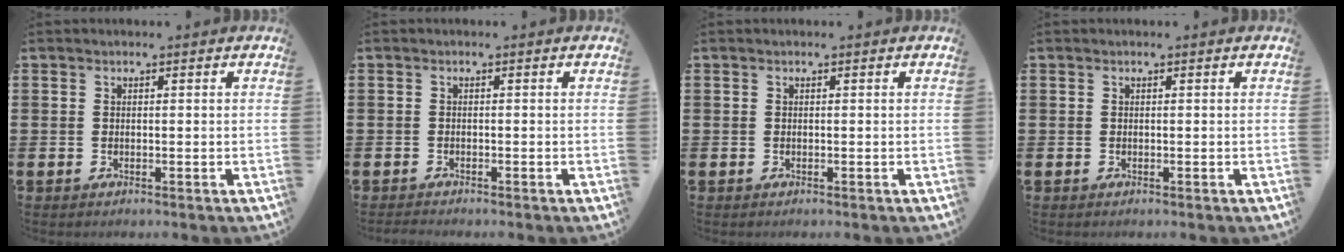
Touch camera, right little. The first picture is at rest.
{"total": 0.6, "force": [-0.6, 0.1, 0.2], "torque": [-0.004, -0.002, -0.012]}
{"total": 0.0}
{"total": 0.0}